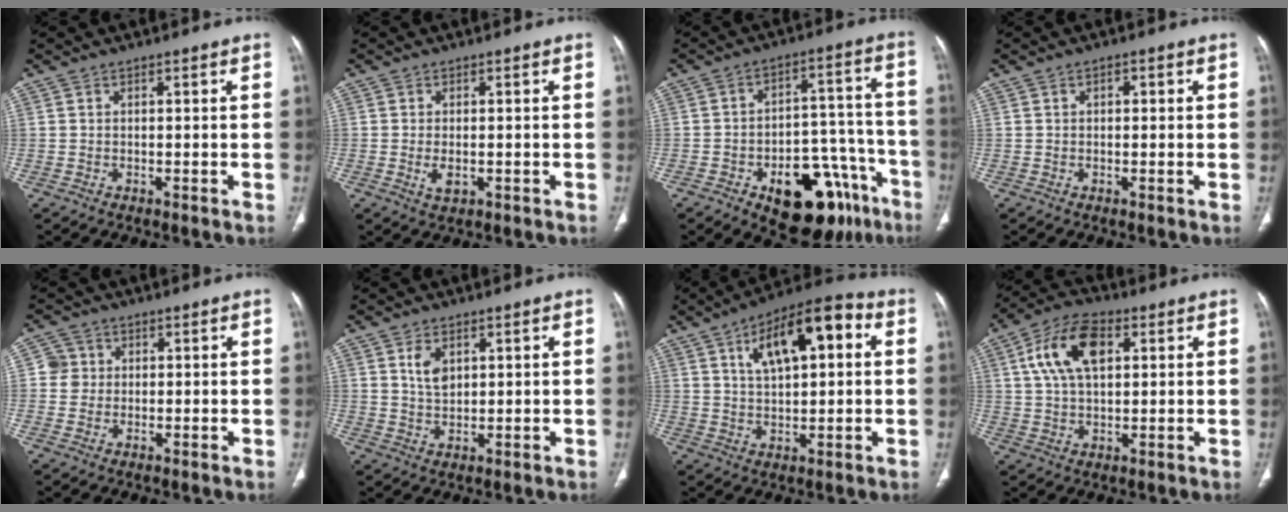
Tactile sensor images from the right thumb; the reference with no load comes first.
{"total": 2.6, "force": [-0.6, 1.4, 2.1], "torque": [-0.044, -0.005, -0.009]}
{"total": 20.7, "force": [-11.4, 10.7, 13.6], "torque": [-0.115, 0.085, -0.152]}
{"total": 1.3, "force": [0.3, 0.8, 1.0], "torque": [-0.008, 0.003, 0.003]}
{"total": 3.4, "force": [0.4, 3.4, 0.4], "torque": [0.019, 0.006, 0.003]}
{"total": 4.3, "force": [1.7, 2.7, 2.9], "torque": [-0.045, -0.011, 0.036]}
{"total": 15.2, "force": [4.7, 6.7, 12.8], "torque": [-0.178, 0.017, 0.069]}
{"total": 12.2, "force": [3.7, 6.8, 9.4], "torque": [-0.172, 0.009, 0.063]}